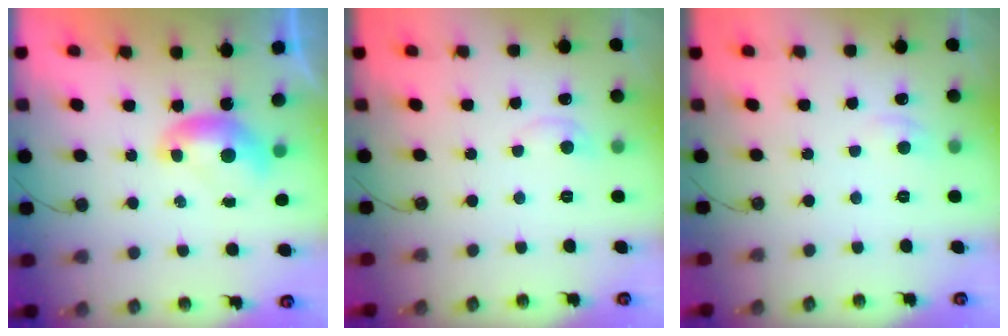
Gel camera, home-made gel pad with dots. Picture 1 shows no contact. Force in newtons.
{"total": 0.8, "press": 0.2, "slide": 0.8}
{"total": 0.8, "press": 0.3, "slide": 0.8}